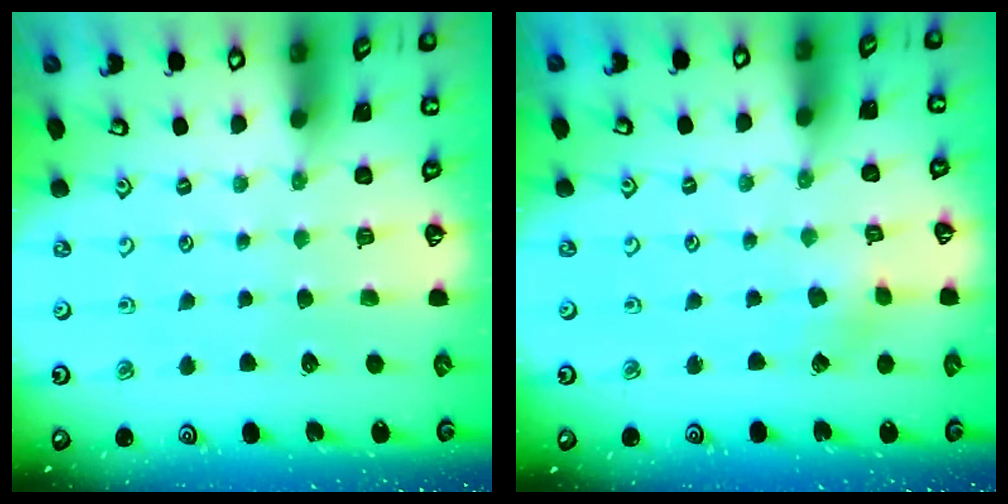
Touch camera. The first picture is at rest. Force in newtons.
{"total": 1.8, "press": 1.8, "slide": 0.1}